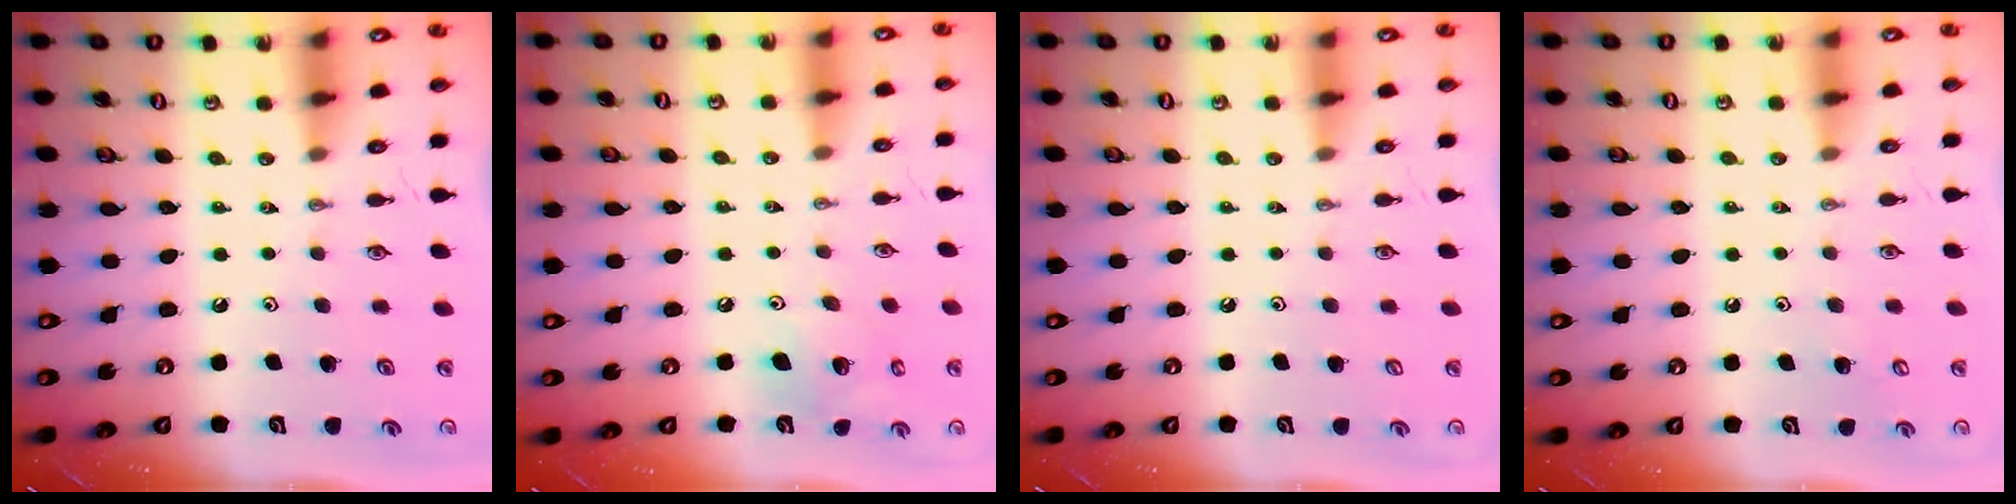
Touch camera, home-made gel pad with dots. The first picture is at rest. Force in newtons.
{"total": 9.5, "press": 9.1, "slide": 2.6}
{"total": 1.0, "press": 0.2, "slide": 1.0}
{"total": 3.9, "press": 3.9, "slide": 0.4}